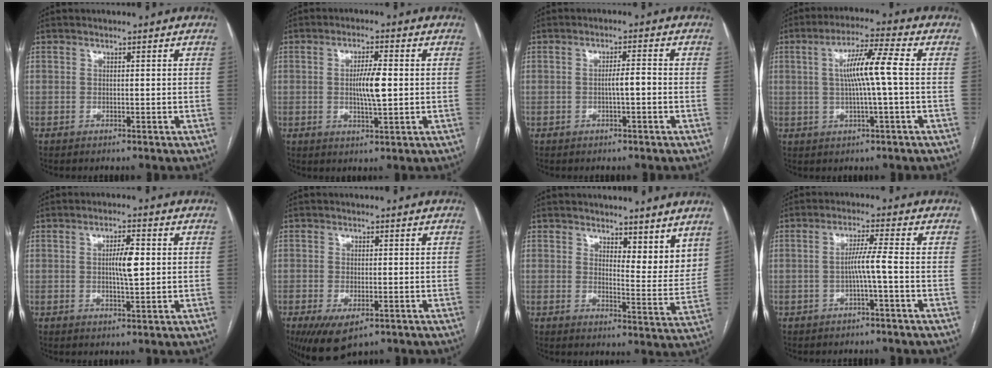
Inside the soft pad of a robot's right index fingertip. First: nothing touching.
{"total": 5.4, "force": [0.1, 0.8, 5.3], "torque": [-0.096, 0.001, 0.000]}
{"total": 2.5, "force": [-0.6, 0.2, 2.4], "torque": [-0.038, 0.003, -0.011]}
{"total": 8.3, "force": [0.6, -0.2, 8.2], "torque": [-0.148, 0.012, 0.007]}
{"total": 4.4, "force": [0.4, 0.8, 4.3], "torque": [-0.073, 0.004, 0.006]}
{"total": 6.5, "force": [-3.7, 2.8, 4.6], "torque": [-0.077, -0.013, -0.053]}
{"total": 7.5, "force": [6.0, 2.6, 3.5], "torque": [-0.034, -0.022, 0.080]}
{"total": 4.3, "force": [-1.0, -1.4, 3.9], "torque": [-0.071, 0.008, -0.014]}